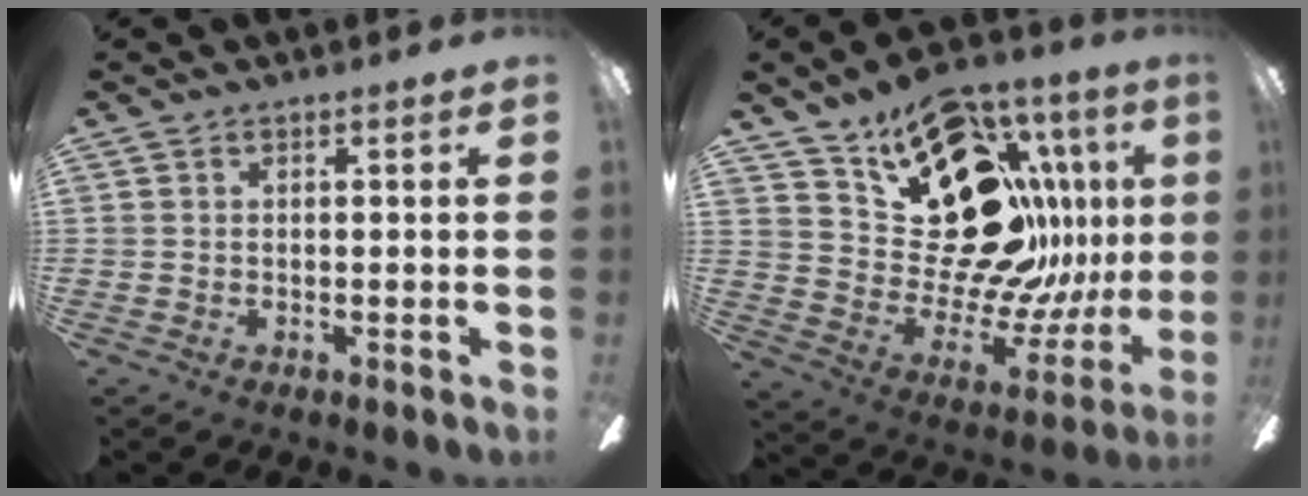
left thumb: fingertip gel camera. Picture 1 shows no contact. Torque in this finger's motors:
{"motor_torque": [0.60, 0.63, 1.31, -1.49, 0.19]}